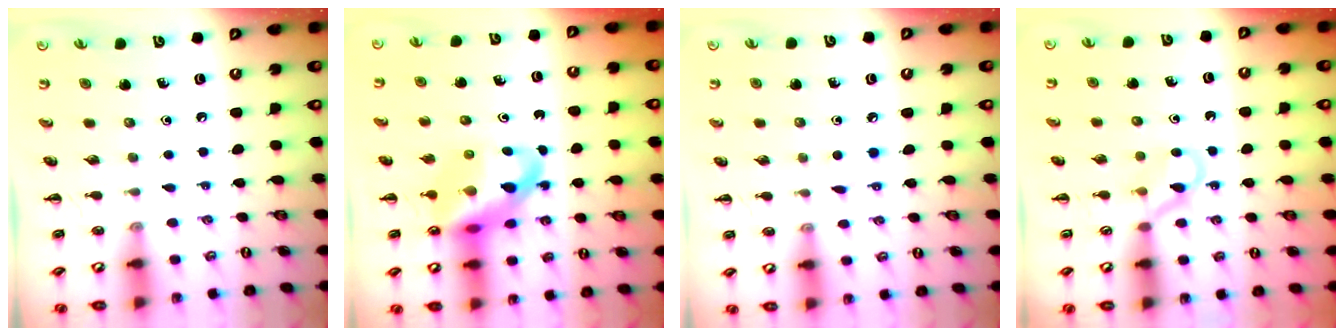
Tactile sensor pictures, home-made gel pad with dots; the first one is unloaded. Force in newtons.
{"total": 13.8, "press": 13.3, "slide": 3.6}
{"total": 2.9, "press": 2.7, "slide": 0.9}
{"total": 4.4, "press": 4.2, "slide": 1.3}